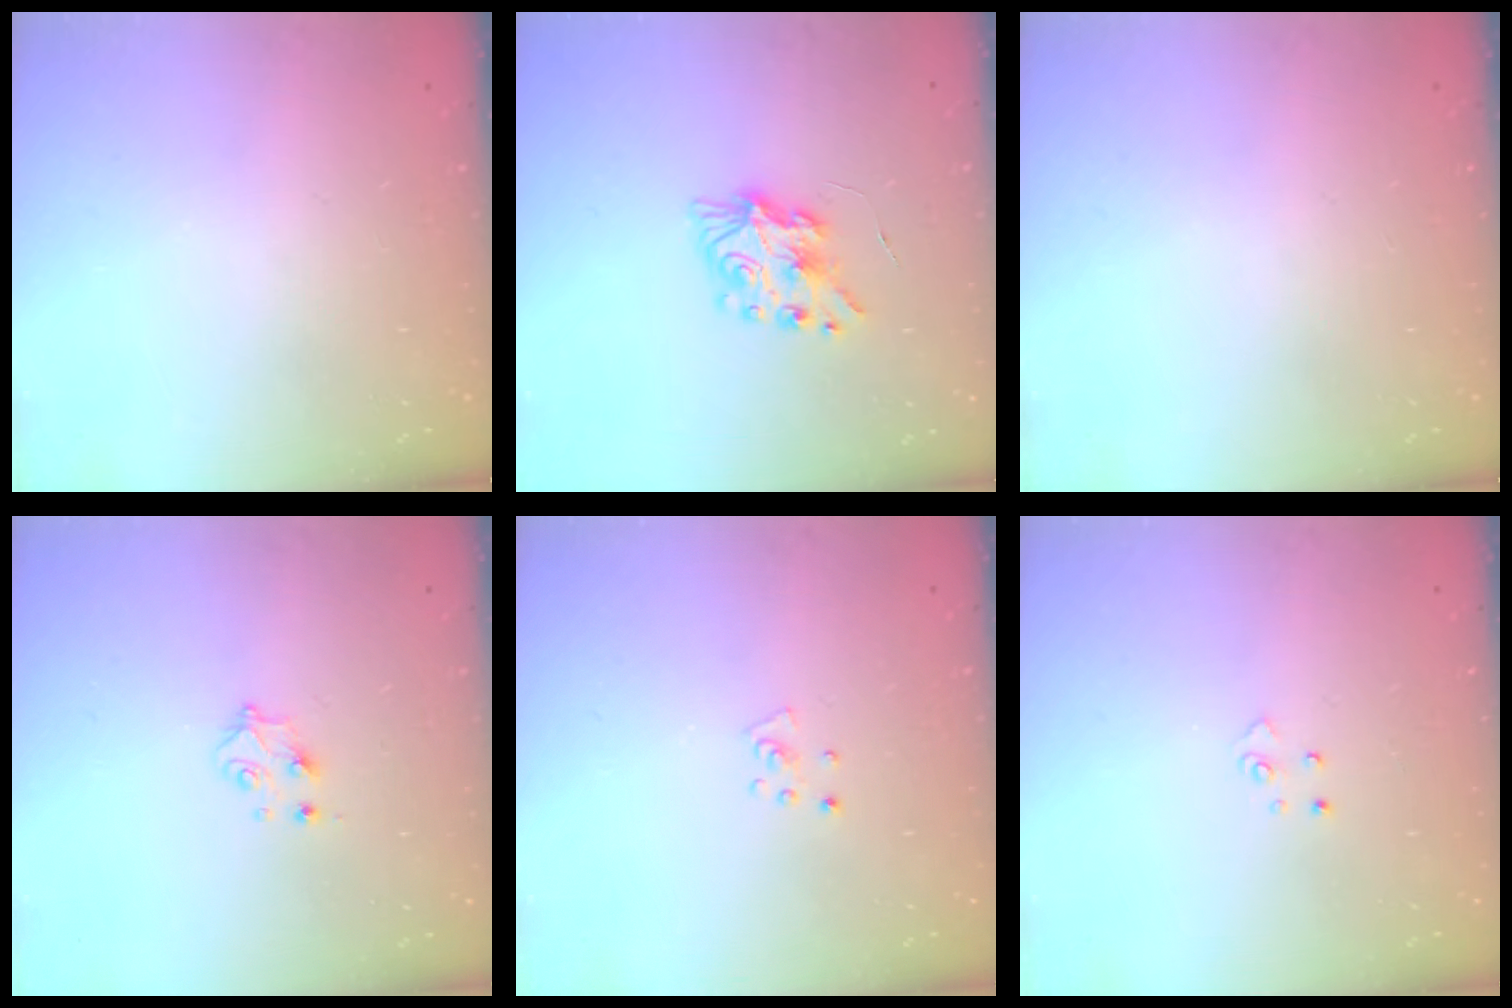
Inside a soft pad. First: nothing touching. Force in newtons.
{"total": 8.8, "press": 8.8, "slide": 0.3}
{"total": 0.0}
{"total": 4.4, "press": 4.4, "slide": 0.5}
{"total": 3.1, "press": 3.1, "slide": 0.3}
{"total": 4.1, "press": 4.1, "slide": 0.4}